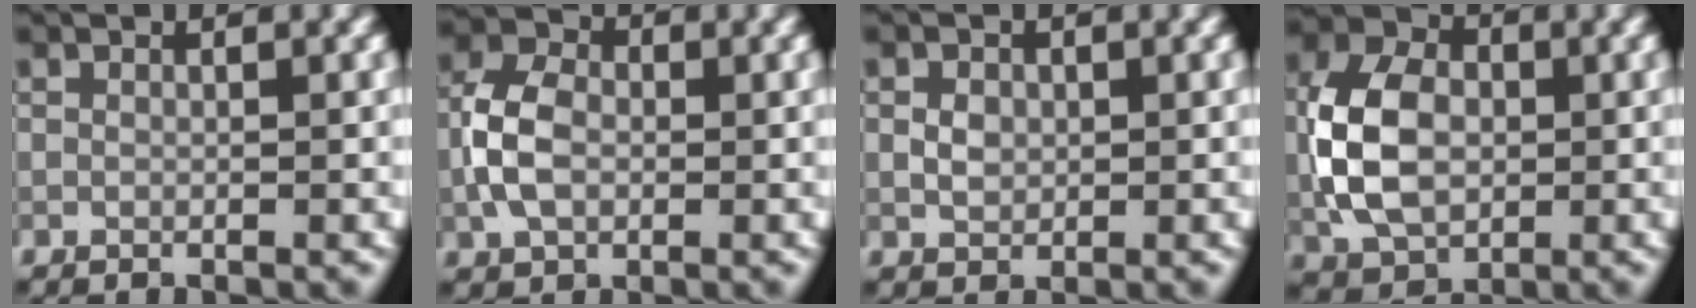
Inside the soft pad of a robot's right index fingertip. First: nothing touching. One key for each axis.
{"total": 4.9, "fx": -0.6, "fy": 3.4, "fz": 3.5, "tx": -0.076, "ty": 0.005, "tz": -0.017}
{"total": 1.6, "fx": 0.1, "fy": 1.3, "fz": 1.0, "tx": -0.018, "ty": -0.001, "tz": 0.000}
{"total": 7.9, "fx": -0.4, "fy": 5.6, "fz": 5.6, "tx": -0.122, "ty": 0.008, "tz": -0.018}